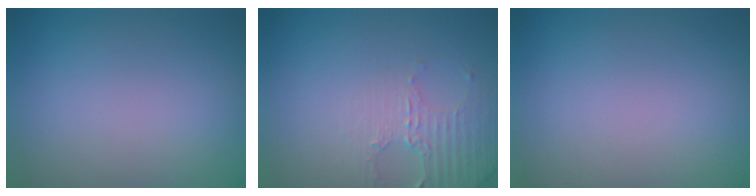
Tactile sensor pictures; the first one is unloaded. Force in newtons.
{"total": 3.0, "press": 2.9, "slide": 0.7}
{"total": 0.0}